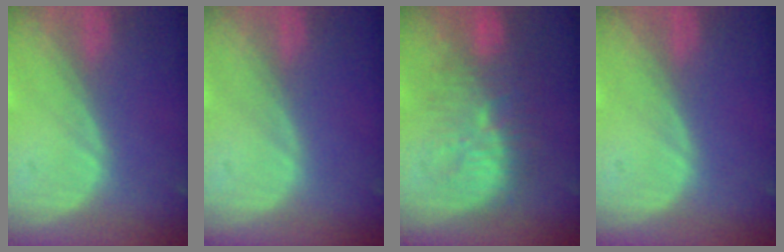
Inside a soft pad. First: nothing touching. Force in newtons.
{"total": 0.0}
{"total": 9.3, "press": 9.0, "slide": 2.1}
{"total": 0.0}